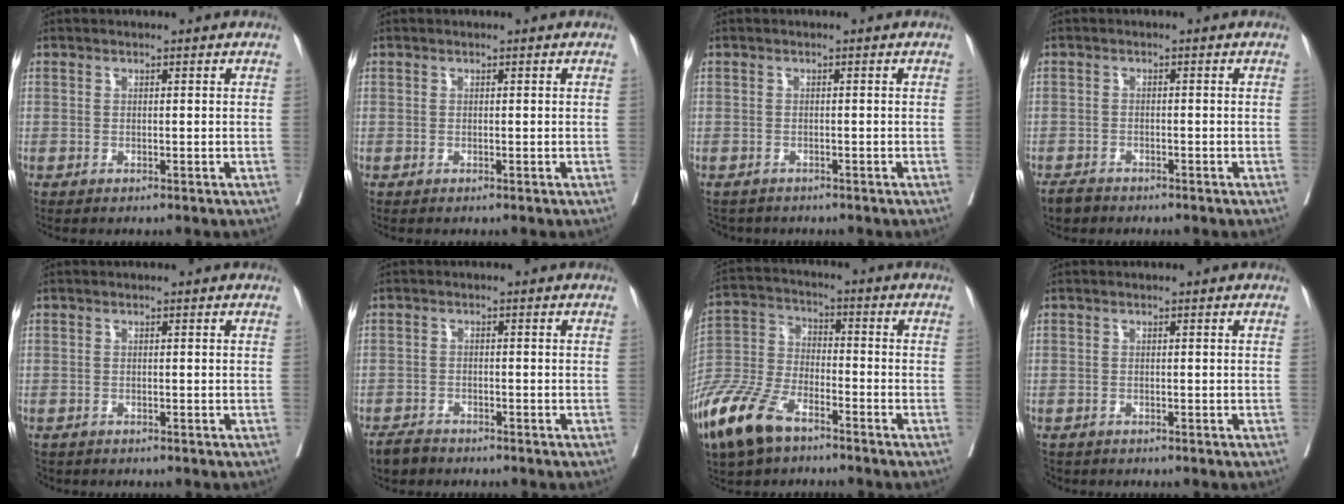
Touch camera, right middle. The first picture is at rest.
{"total": 0.0}
{"total": 3.3, "force": [-2.9, 1.5, 0.2], "torque": [0.000, -0.003, -0.046]}
{"total": 2.4, "force": [-2.1, 1.1, 0.6], "torque": [-0.013, -0.001, -0.034]}
{"total": 1.9, "force": [-1.6, 0.9, 0.3], "torque": [-0.012, -0.004, -0.027]}
{"total": 3.0, "force": [-2.7, 1.2, 0.6], "torque": [-0.012, -0.002, -0.046]}
{"total": 13.0, "force": [-8.8, 5.1, 8.2], "torque": [-0.192, -0.023, -0.178]}
{"total": 2.3, "force": [-2.0, 1.1, 0.4], "torque": [-0.010, -0.004, -0.033]}